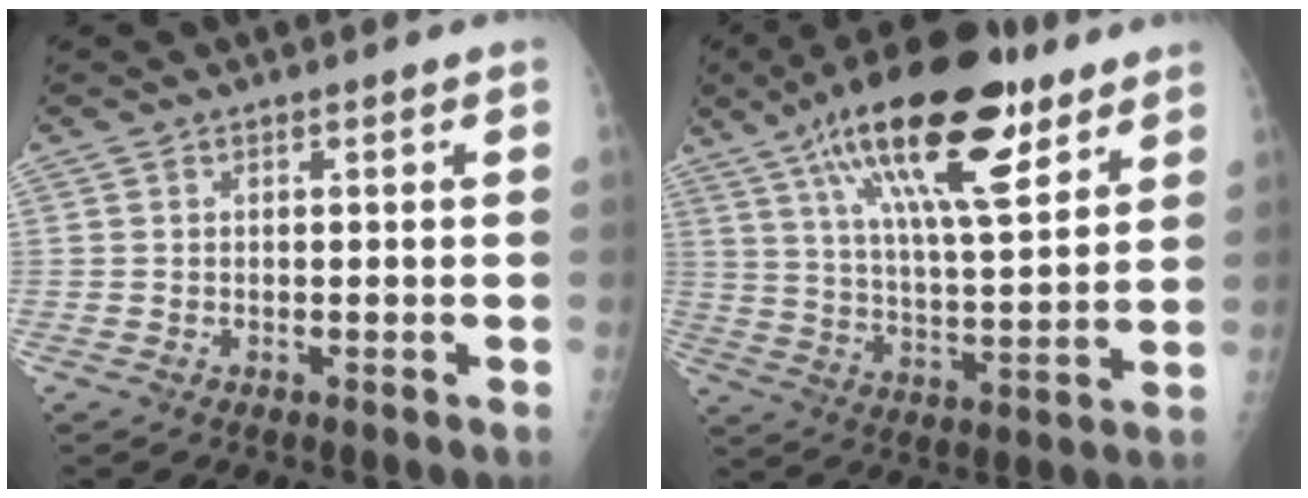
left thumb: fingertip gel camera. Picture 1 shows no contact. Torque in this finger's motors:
{"motor_torque": [1.17, 0.29, 1.68, -1.08, 0.47]}